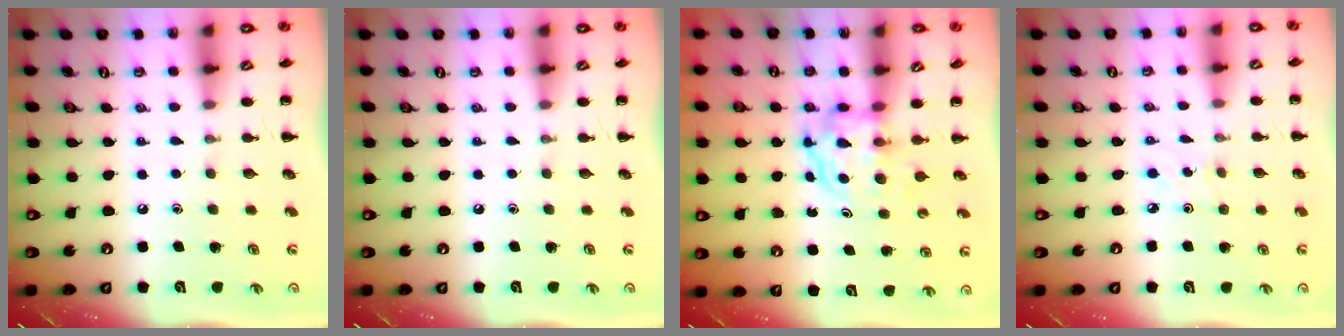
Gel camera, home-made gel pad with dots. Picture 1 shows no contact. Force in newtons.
{"total": 0.0}
{"total": 3.9, "press": 3.9, "slide": 0.2}
{"total": 2.1, "press": 2.0, "slide": 0.7}